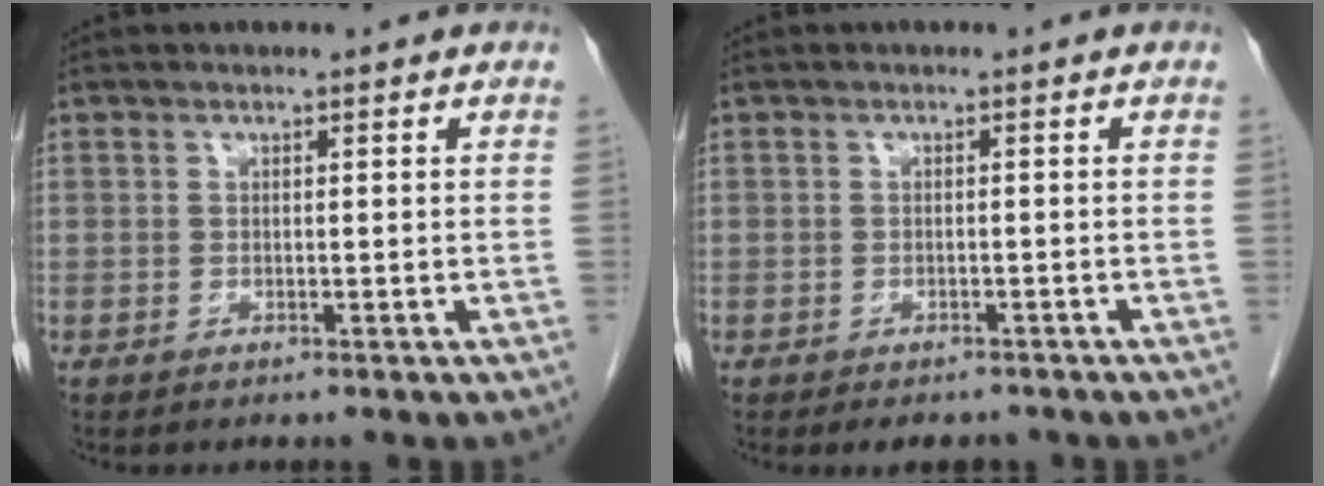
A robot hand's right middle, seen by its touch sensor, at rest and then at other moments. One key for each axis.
{"total": 3.1, "fx": -2.6, "fy": 1.5, "fz": 0.8, "tx": -0.007, "ty": -0.001, "tz": -0.032}